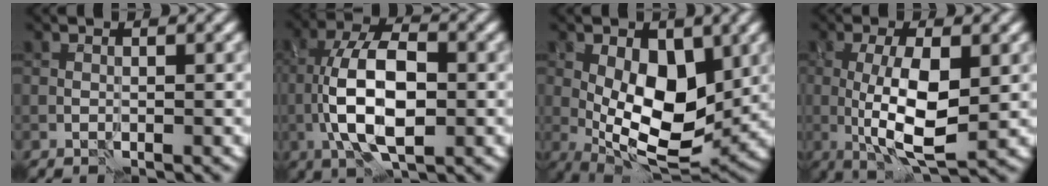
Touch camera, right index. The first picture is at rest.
{"total": 9.2, "force": [-1.3, 4.2, 8.0], "torque": [-0.152, 0.011, -0.028]}
{"total": 9.7, "force": [0.4, 5.2, 8.2], "torque": [-0.130, -0.004, 0.004]}
{"total": 7.2, "force": [0.0, 2.4, 6.8], "torque": [-0.128, -0.007, 0.002]}